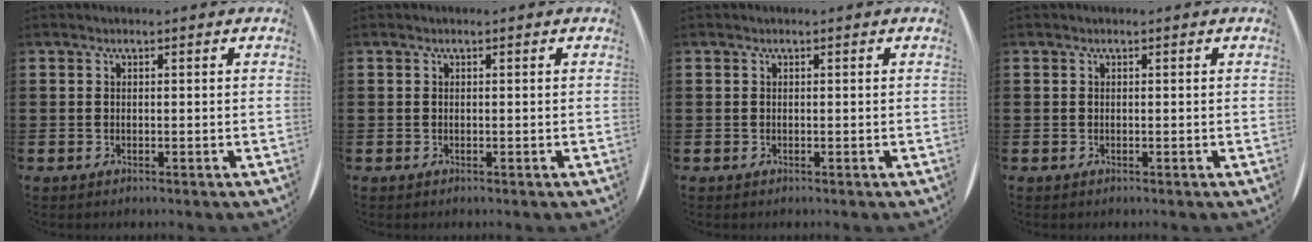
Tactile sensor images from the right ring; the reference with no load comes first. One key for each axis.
{"total": 0.0}
{"total": 0.0}
{"total": 0.0}